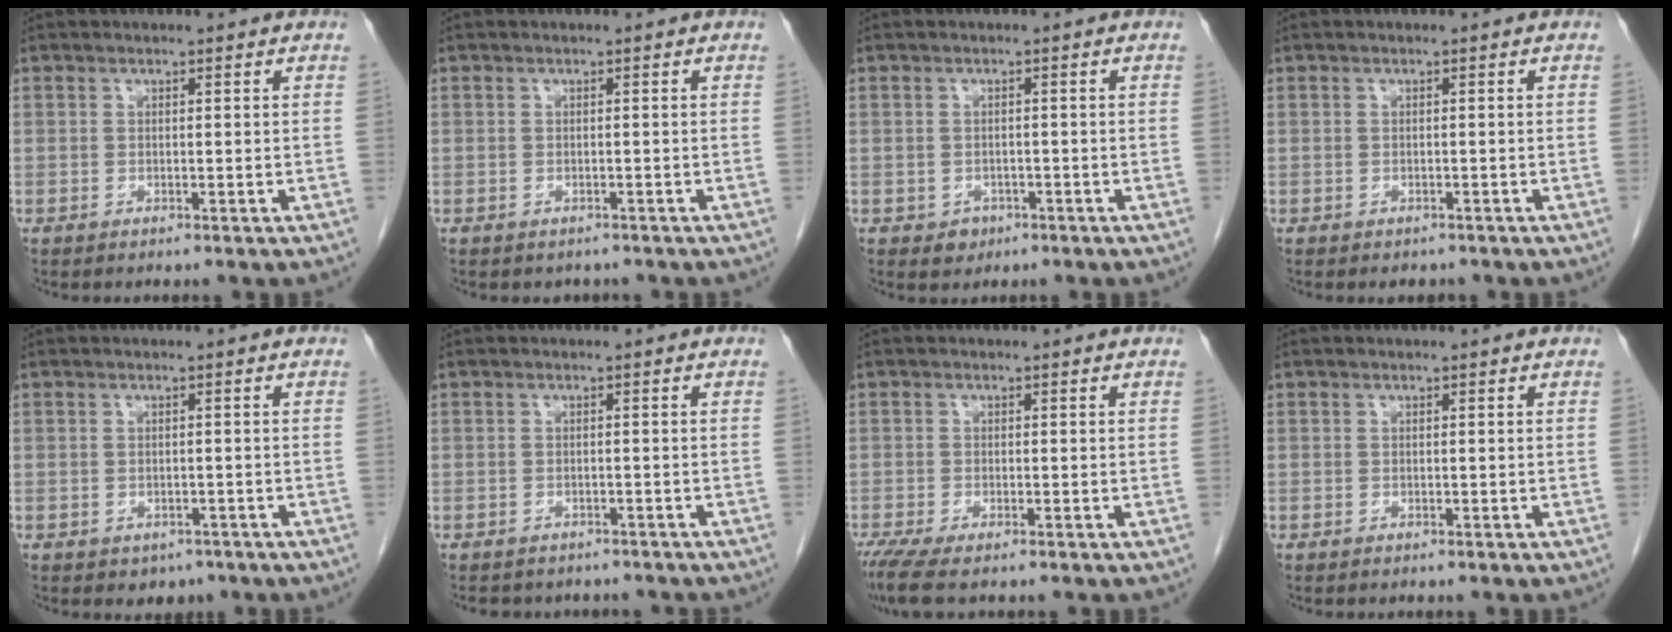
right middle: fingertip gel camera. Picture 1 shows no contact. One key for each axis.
{"total": 1.5, "fx": -1.3, "fy": 0.8, "fz": 0.1, "tx": -0.004, "ty": 0.000, "tz": -0.017}
{"total": 2.2, "fx": -1.1, "fy": 1.8, "fz": 0.6, "tx": -0.006, "ty": 0.005, "tz": -0.010}
{"total": 1.4, "fx": -1.2, "fy": 0.8, "fz": 0.2, "tx": -0.006, "ty": 0.000, "tz": -0.013}
{"total": 2.1, "fx": -1.2, "fy": 1.6, "fz": 0.8, "tx": -0.007, "ty": 0.003, "tz": -0.007}
{"total": 6.9, "fx": -6.0, "fy": 2.9, "fz": 1.6, "tx": -0.025, "ty": 0.004, "tz": -0.066}
{"total": 4.3, "fx": -3.1, "fy": 0.6, "fz": 2.9, "tx": -0.056, "ty": -0.013, "tz": -0.057}
{"total": 0.0}